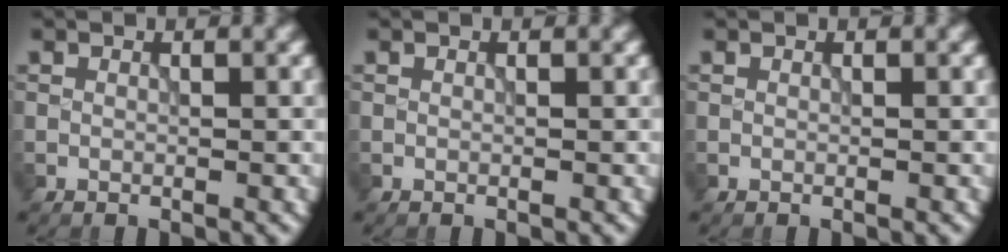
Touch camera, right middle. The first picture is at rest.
{"total": 0.0}
{"total": 0.0}